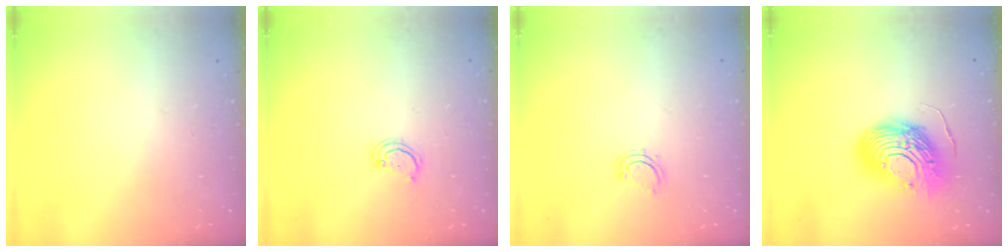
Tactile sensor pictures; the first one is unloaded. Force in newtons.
{"total": 2.5, "press": 2.4, "slide": 0.2}
{"total": 4.2, "press": 4.1, "slide": 0.9}
{"total": 16.1, "press": 16.1, "slide": 1.4}